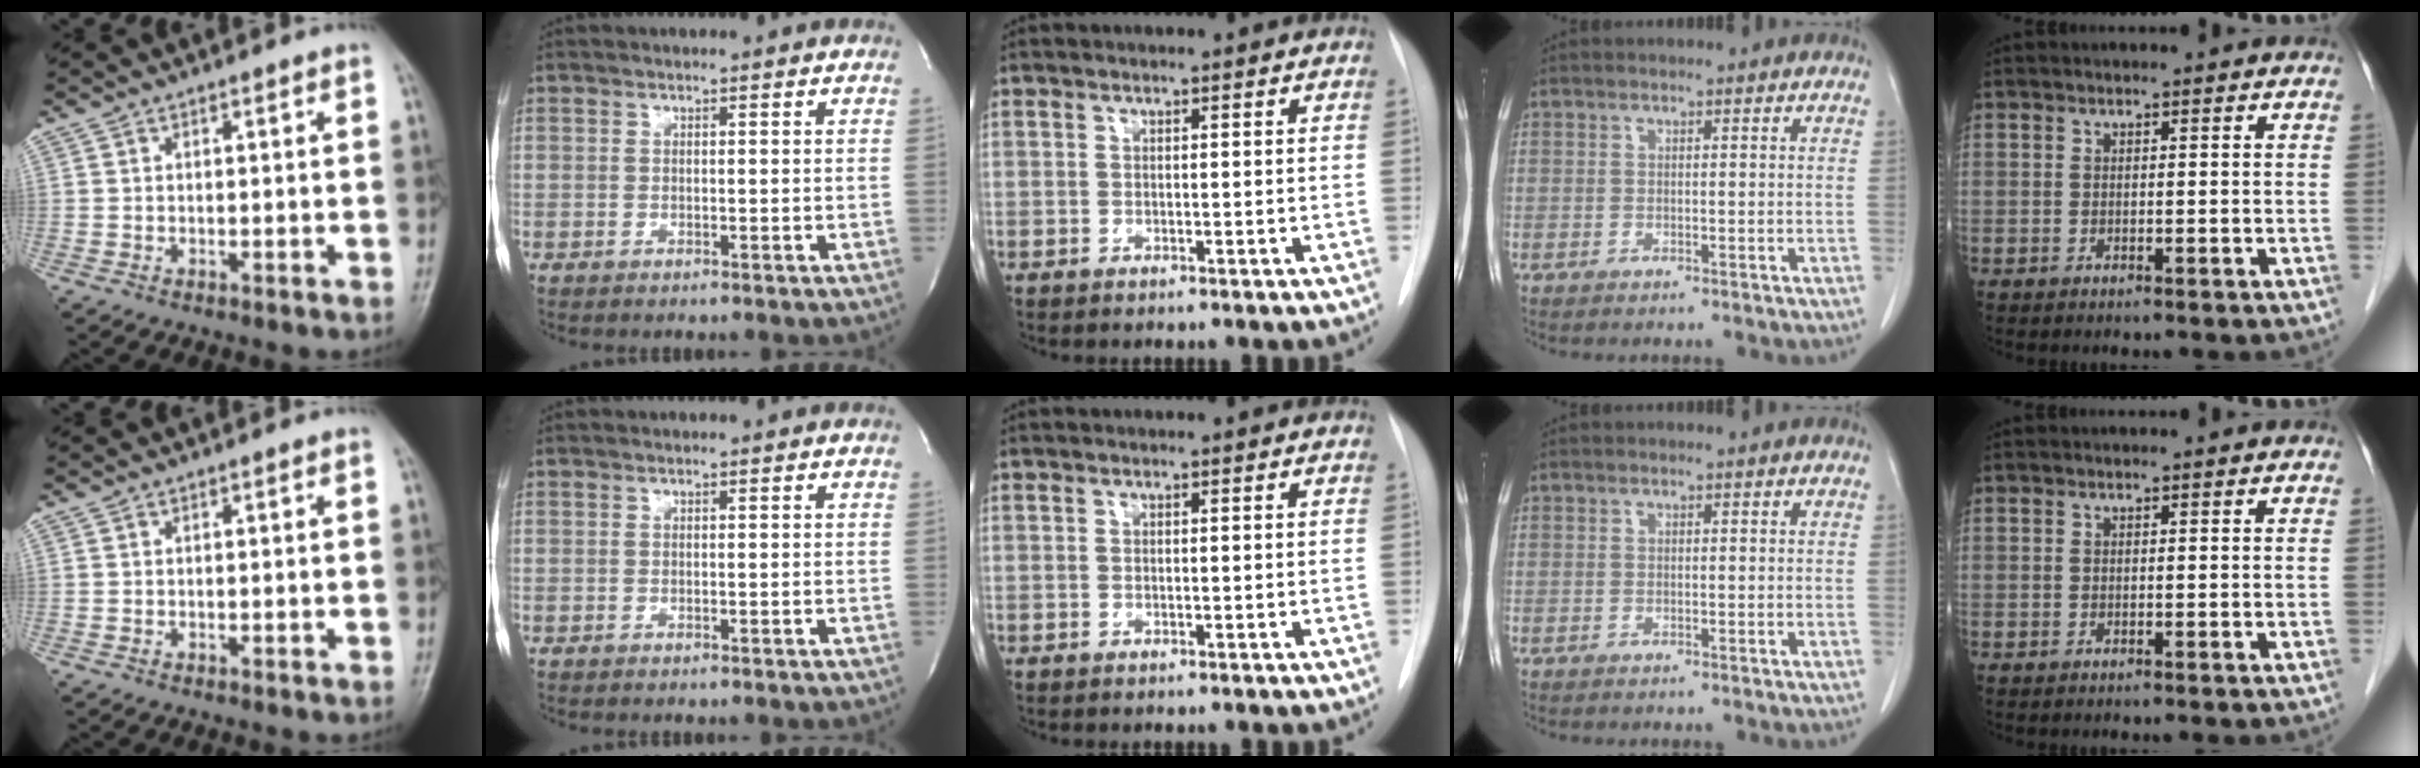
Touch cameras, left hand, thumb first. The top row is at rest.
{}